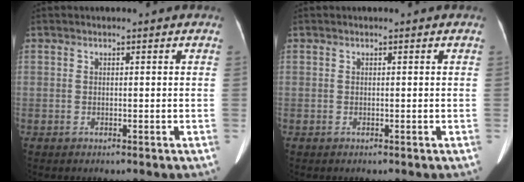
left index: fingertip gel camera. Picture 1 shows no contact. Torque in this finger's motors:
{"motor_torque": [0.02, 0.02, 0.02, 0.01]}